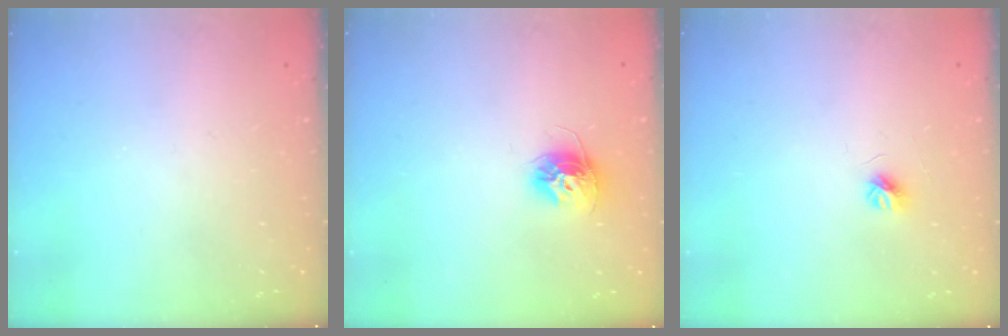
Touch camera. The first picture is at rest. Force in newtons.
{"total": 10.4, "press": 10.4, "slide": 0.5}
{"total": 3.6, "press": 3.5, "slide": 0.4}